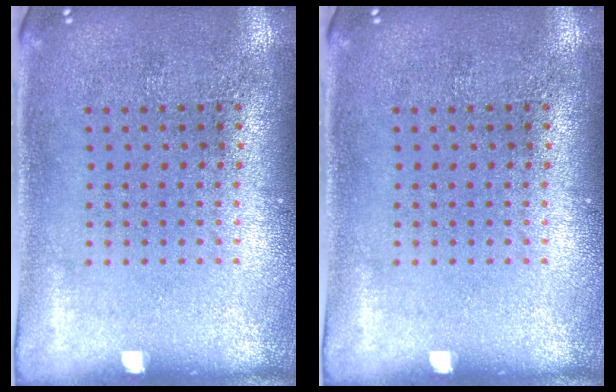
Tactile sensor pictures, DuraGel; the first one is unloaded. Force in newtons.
{"total": 0.0}